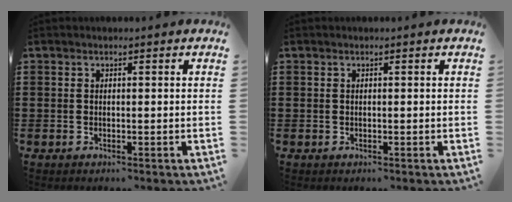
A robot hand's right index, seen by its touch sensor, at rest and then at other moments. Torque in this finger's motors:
{"motor_torque": [0.25, 0.26, 0.00, -0.01]}